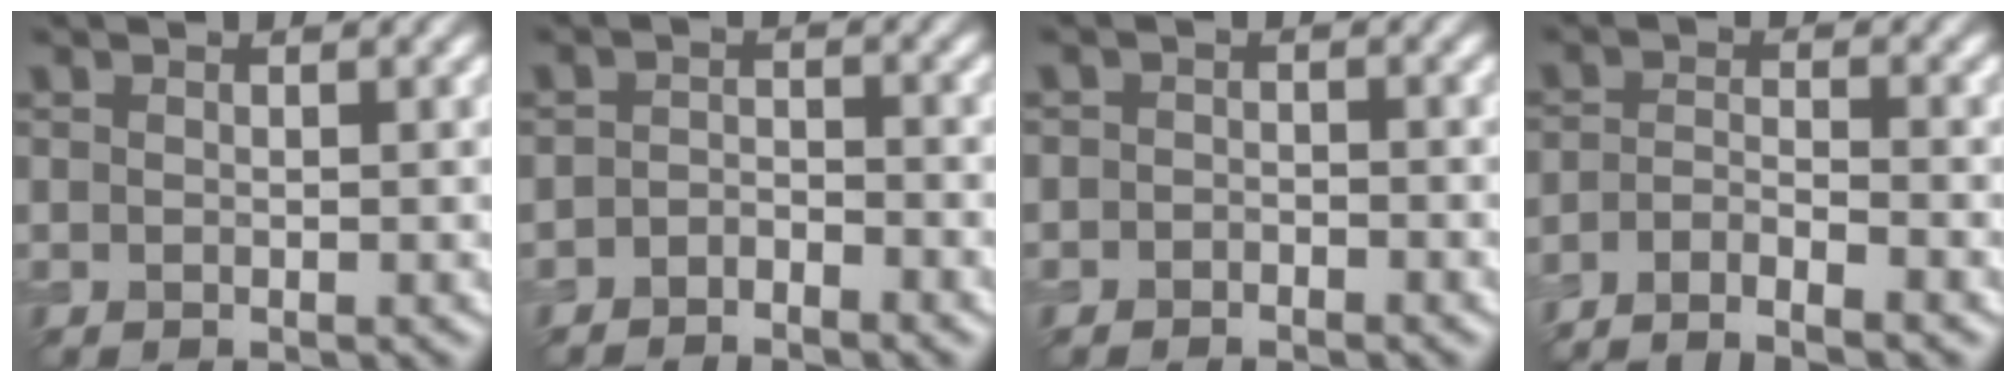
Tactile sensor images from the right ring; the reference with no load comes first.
{"total": 1.6, "force": [-1.4, 0.6, 0.5], "torque": [-0.007, 0.004, -0.031]}
{"total": 1.1, "force": [-0.8, 0.7, 0.2], "torque": [0.000, 0.001, -0.016]}
{"total": 3.9, "force": [-3.1, 0.7, 2.2], "torque": [-0.036, -0.003, -0.064]}